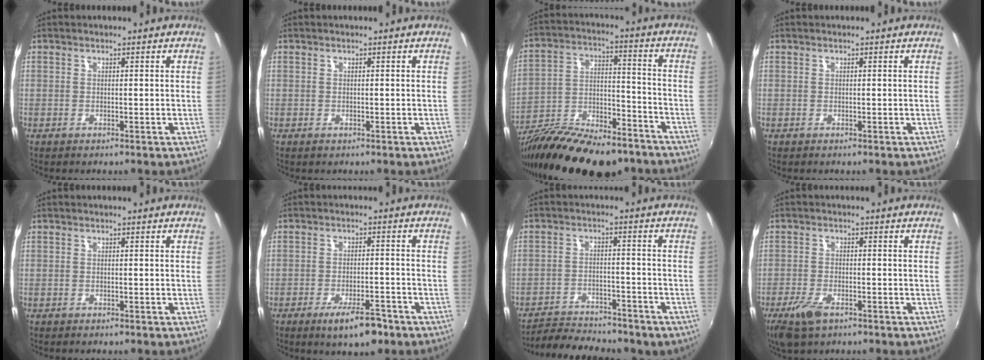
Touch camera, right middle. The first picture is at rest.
{"total": 0.0}
{"total": 23.9, "force": [-18.2, 8.4, 13.0], "torque": [-0.237, -0.013, -0.283]}
{"total": 0.0}
{"total": 0.7, "force": [-0.6, 0.3, 0.2], "torque": [-0.006, -0.002, -0.011]}
{"total": 7.3, "force": [-4.9, 2.1, 5.0], "torque": [-0.098, -0.009, -0.074]}
{"total": 13.0, "force": [-11.2, 4.0, 5.1], "torque": [-0.121, -0.013, -0.163]}
{"total": 6.2, "force": [-3.9, 2.7, 3.9], "torque": [-0.104, -0.016, -0.074]}